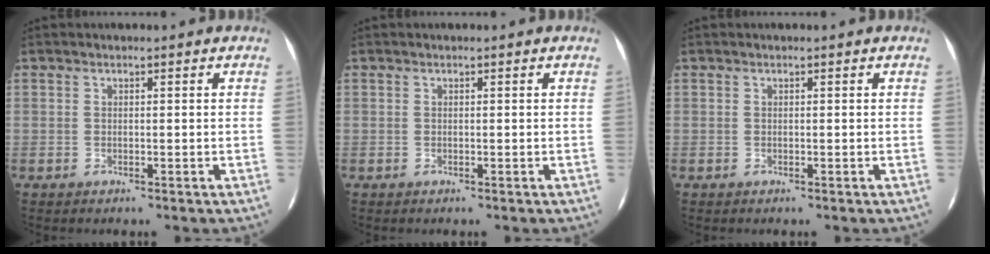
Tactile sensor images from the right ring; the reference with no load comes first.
{"total": 0.0}
{"total": 0.0}